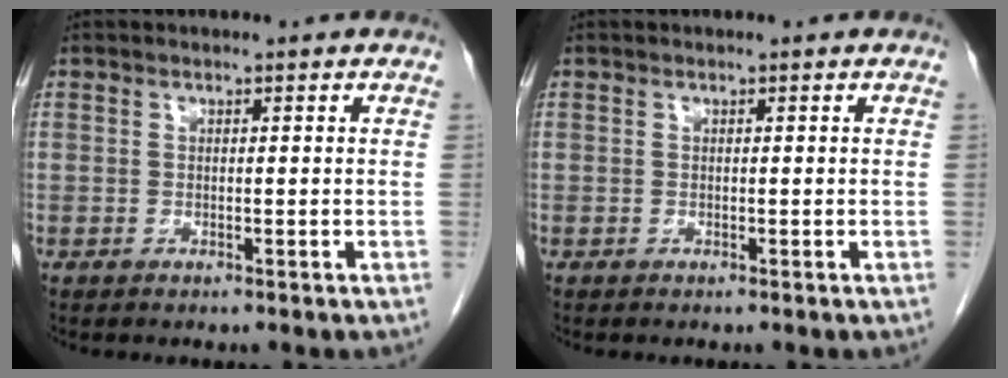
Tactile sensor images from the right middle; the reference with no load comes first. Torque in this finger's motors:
{"motor_torque": [0.21, 0.17, 0.01, 0.01]}